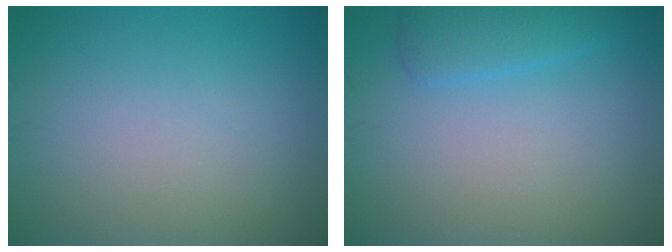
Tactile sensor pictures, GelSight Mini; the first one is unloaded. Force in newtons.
{"total": 2.2, "press": 2.2, "slide": 0.0}